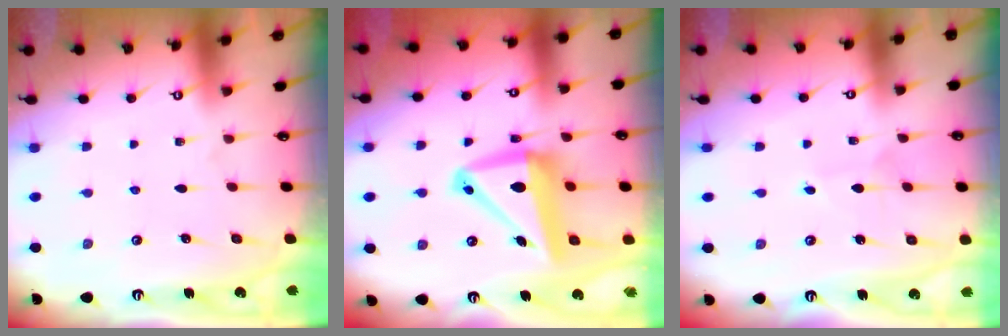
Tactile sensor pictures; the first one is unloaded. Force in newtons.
{"total": 13.7, "press": 13.5, "slide": 2.4}
{"total": 1.5, "press": 1.4, "slide": 0.1}